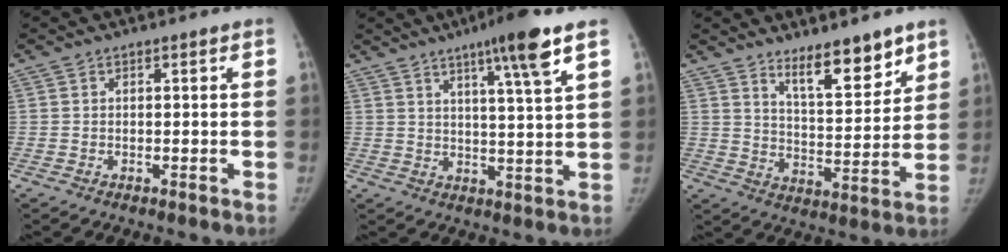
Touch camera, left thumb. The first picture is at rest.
{"total": 10.5, "force": [6.0, 0.1, 8.5], "torque": [-0.132, -0.028, 0.091]}
{"total": 11.2, "force": [8.2, 3.4, 6.8], "torque": [-0.078, -0.069, 0.139]}